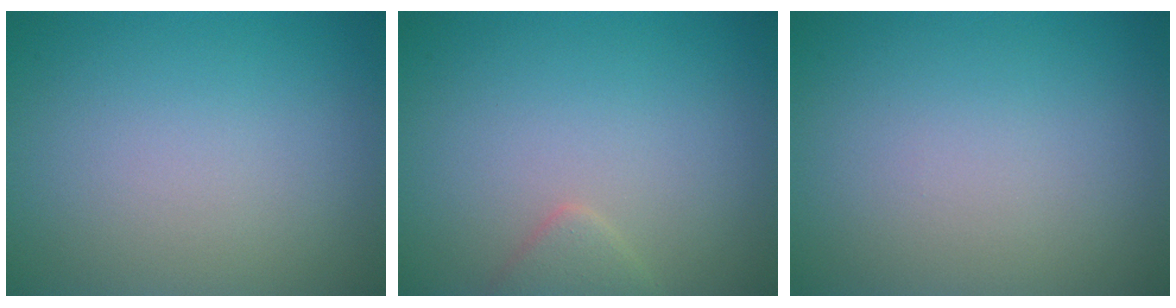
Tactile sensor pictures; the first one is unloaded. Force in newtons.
{"total": 1.5, "press": 1.5, "slide": 0.1}
{"total": 0.0}